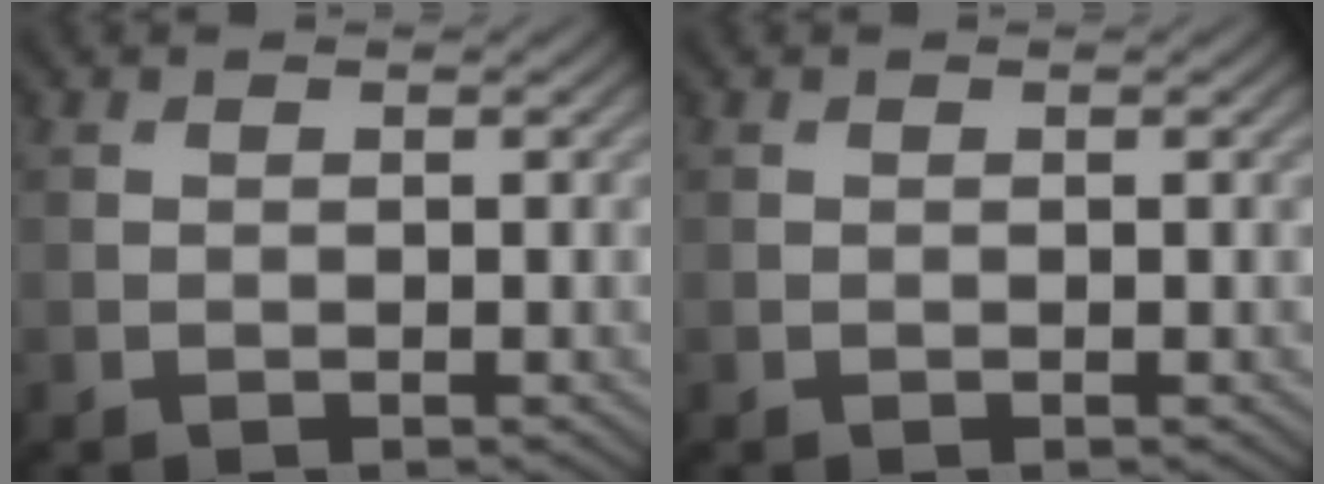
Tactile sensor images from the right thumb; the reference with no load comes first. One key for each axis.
{"total": 0.0}